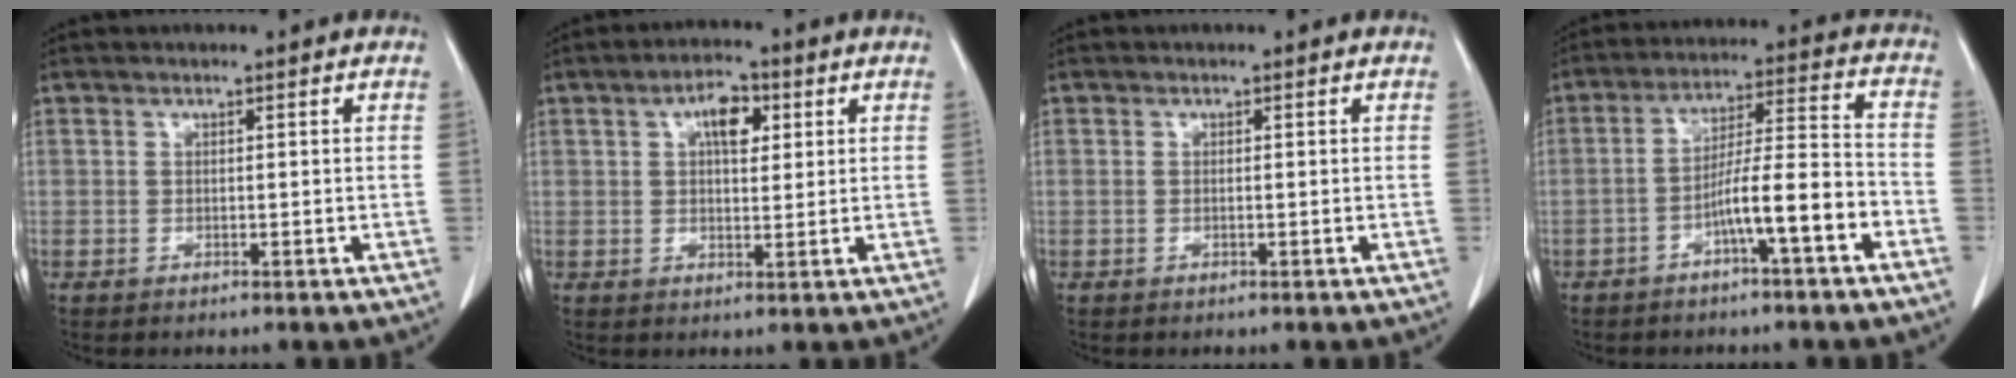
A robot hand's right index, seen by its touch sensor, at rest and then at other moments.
{"total": 5.7, "force": [1.9, 3.0, 4.4], "torque": [-0.070, 0.016, 0.030]}
{"total": 0.0}
{"total": 9.4, "force": [-4.5, 0.3, 8.3], "torque": [-0.140, 0.024, -0.072]}